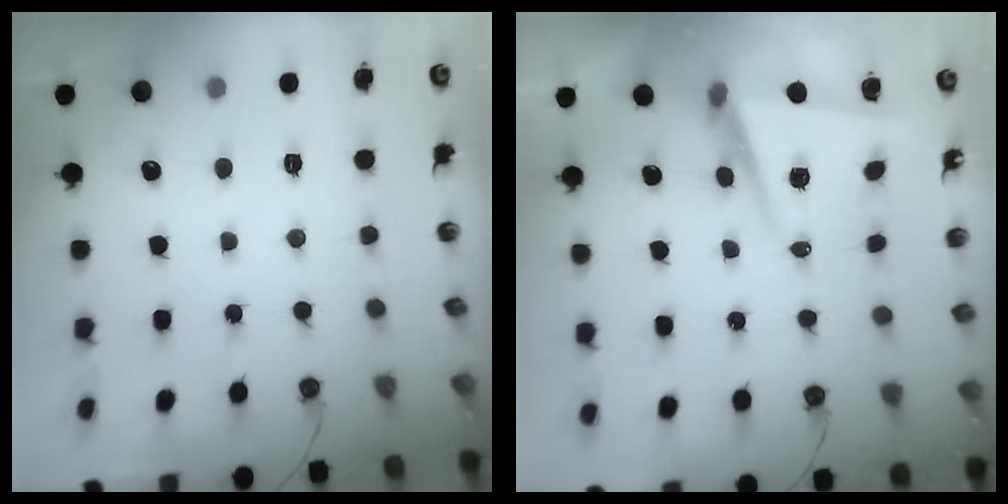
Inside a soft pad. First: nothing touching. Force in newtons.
{"total": 6.4, "press": 4.9, "slide": 4.1}